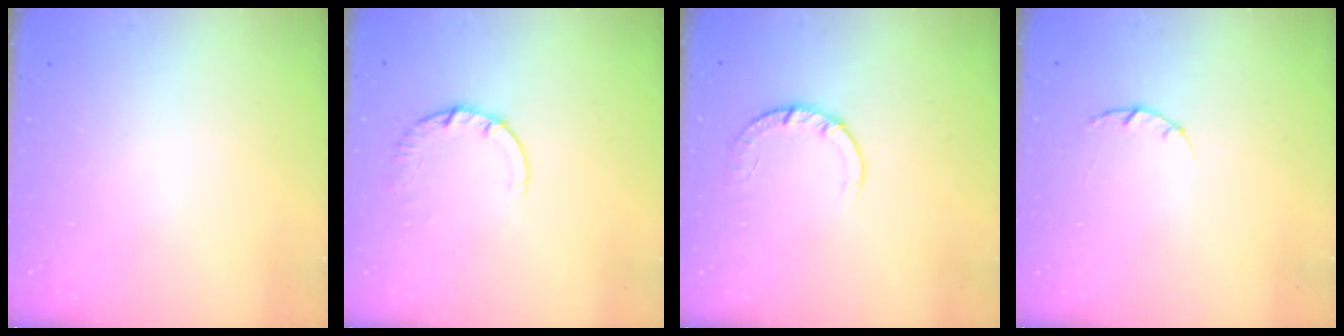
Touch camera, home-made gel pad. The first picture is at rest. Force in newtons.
{"total": 2.4, "press": 2.4, "slide": 0.2}
{"total": 2.8, "press": 2.8, "slide": 0.4}
{"total": 2.0, "press": 1.9, "slide": 0.4}